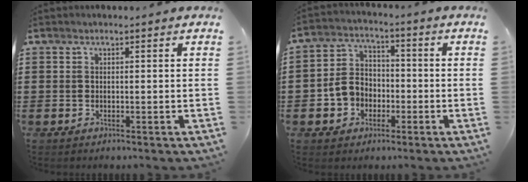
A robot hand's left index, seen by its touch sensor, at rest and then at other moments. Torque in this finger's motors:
{"motor_torque": [1.16, 0.57, 0.33, 0.10]}